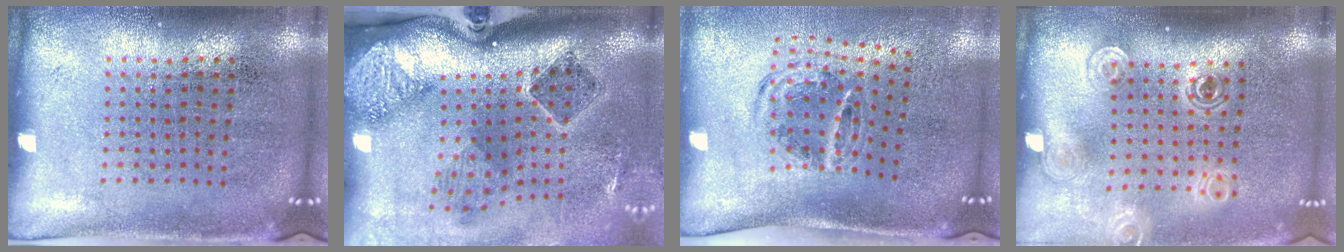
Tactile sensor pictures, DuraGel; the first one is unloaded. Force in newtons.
{"total": 3.0, "press": 1.9, "slide": 2.3}
{"total": 1.2, "press": 1.0, "slide": 0.5}
{"total": 1.7, "press": 1.4, "slide": 1.0}